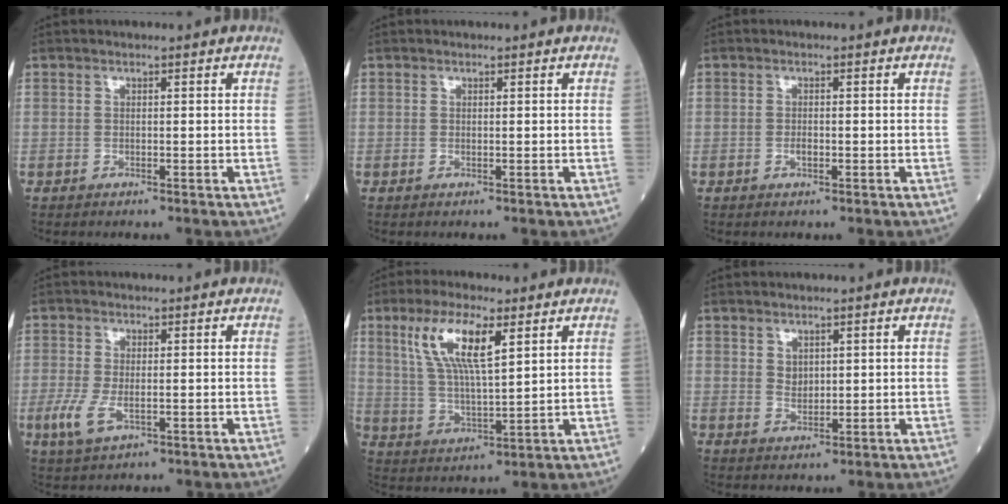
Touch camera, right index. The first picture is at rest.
{"total": 0.0}
{"total": 1.2, "force": [-0.4, 0.5, 1.0], "torque": [-0.020, 0.000, -0.008]}
{"total": 4.7, "force": [-1.5, 1.9, 4.0], "torque": [-0.094, -0.010, -0.026]}
{"total": 10.0, "force": [4.5, 2.1, 8.7], "torque": [-0.176, 0.007, 0.089]}
{"total": 2.1, "force": [0.9, 1.5, 1.1], "torque": [-0.022, -0.001, 0.022]}